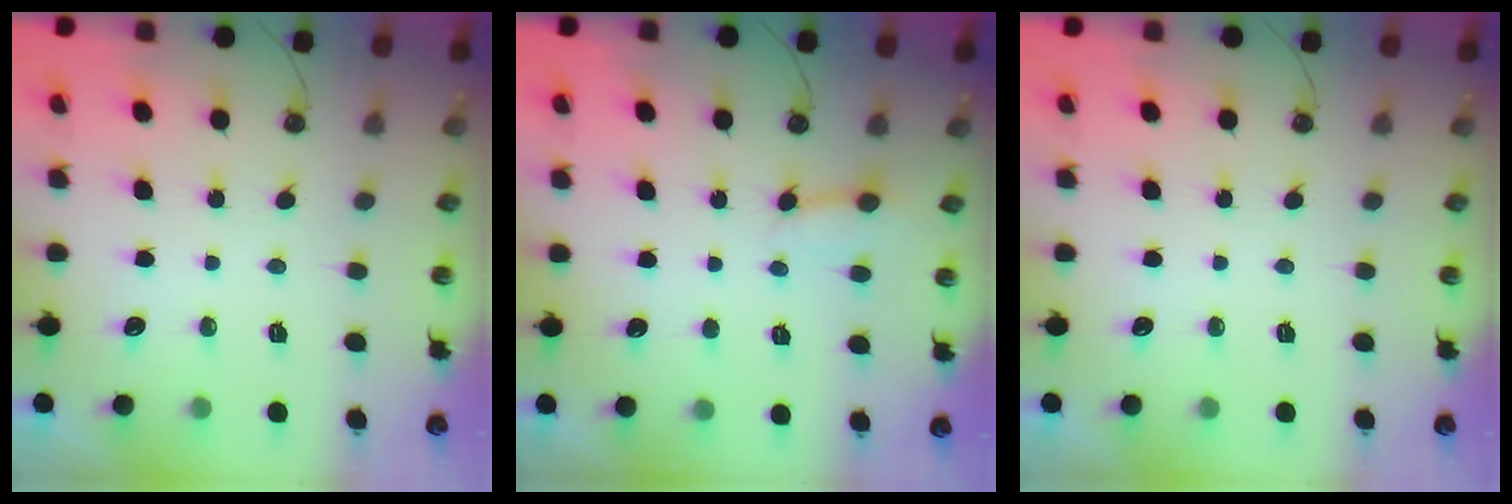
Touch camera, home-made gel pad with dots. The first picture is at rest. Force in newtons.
{"total": 3.8, "press": 3.7, "slide": 0.7}
{"total": 0.0}